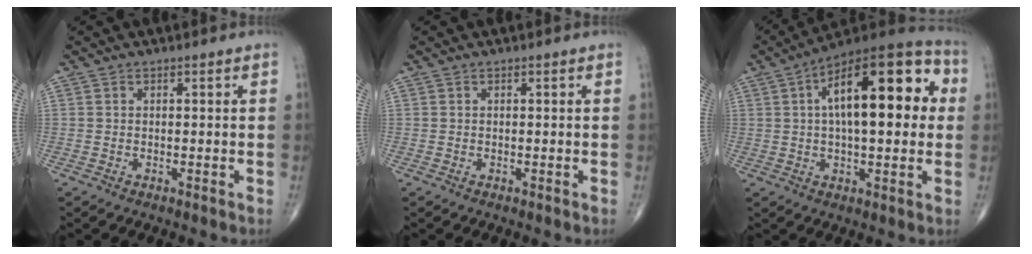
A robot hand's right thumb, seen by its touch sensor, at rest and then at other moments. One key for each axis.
{"total": 0.0}
{"total": 22.5, "fx": 4.4, "fy": 9.2, "fz": 20.0, "tx": -0.285, "ty": 0.025, "tz": 0.057}